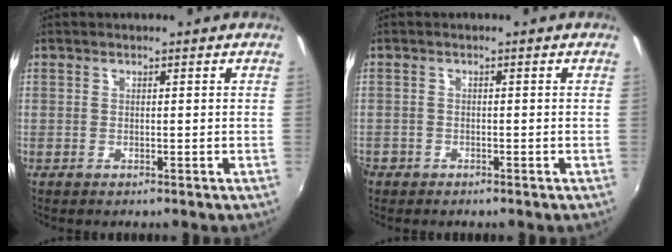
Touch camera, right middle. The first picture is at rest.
{"total": 2.1, "force": [-1.5, 1.5, 0.3], "torque": [-0.014, -0.003, -0.027]}